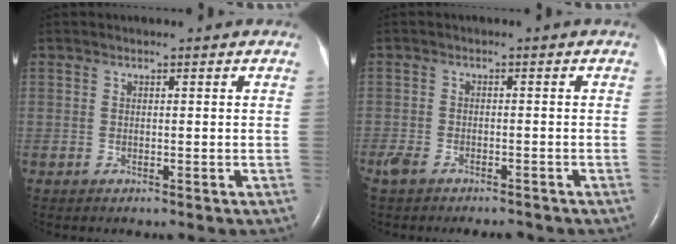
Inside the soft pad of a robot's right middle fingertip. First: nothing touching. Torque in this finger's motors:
{"motor_torque": [0.06, -0.05, 0.03, 0.04]}